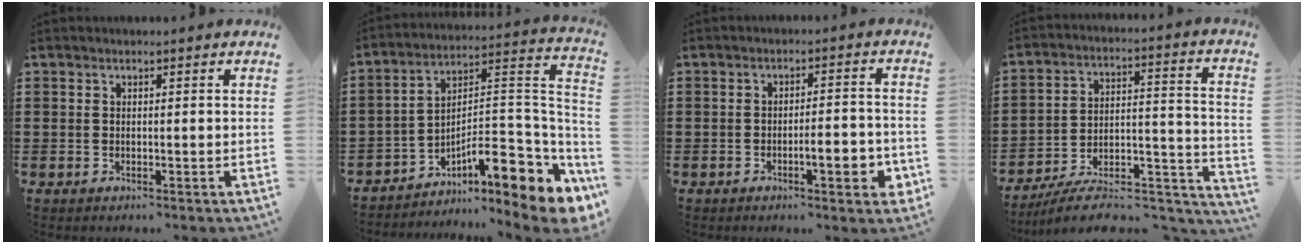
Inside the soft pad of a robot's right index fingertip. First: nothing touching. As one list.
[{"total": 9.7, "force": [-5.2, 3.5, 7.4], "torque": [-0.103, -0.014, -0.100]}, {"total": 4.9, "force": [-1.9, 1.2, 4.4], "torque": [-0.063, -0.002, -0.035]}, {"total": 9.1, "force": [-7.9, 2.1, 4.0], "torque": [-0.053, 0.017, -0.150]}]